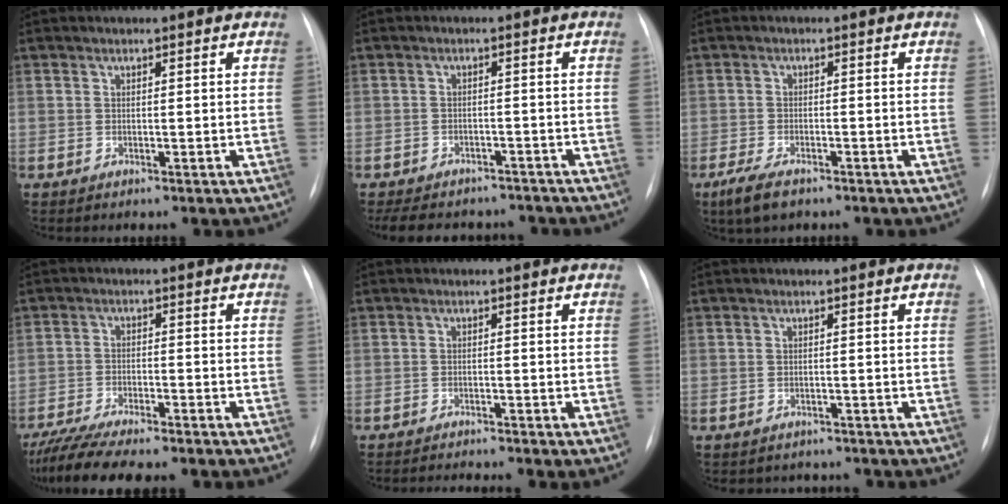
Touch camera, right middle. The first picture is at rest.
{"total": 12.5, "force": [-10.7, 5.3, 3.5], "torque": [-0.068, 0.010, -0.130]}
{"total": 4.8, "force": [-3.3, 1.6, 3.1], "torque": [-0.068, -0.011, -0.053]}
{"total": 10.8, "force": [-9.1, 1.2, 5.6], "torque": [-0.094, -0.016, -0.142]}
{"total": 4.2, "force": [-3.8, -0.6, 1.6], "torque": [-0.020, -0.006, -0.054]}
{"total": 3.0, "force": [-2.6, 1.4, -0.2], "torque": [-0.001, 0.007, -0.034]}